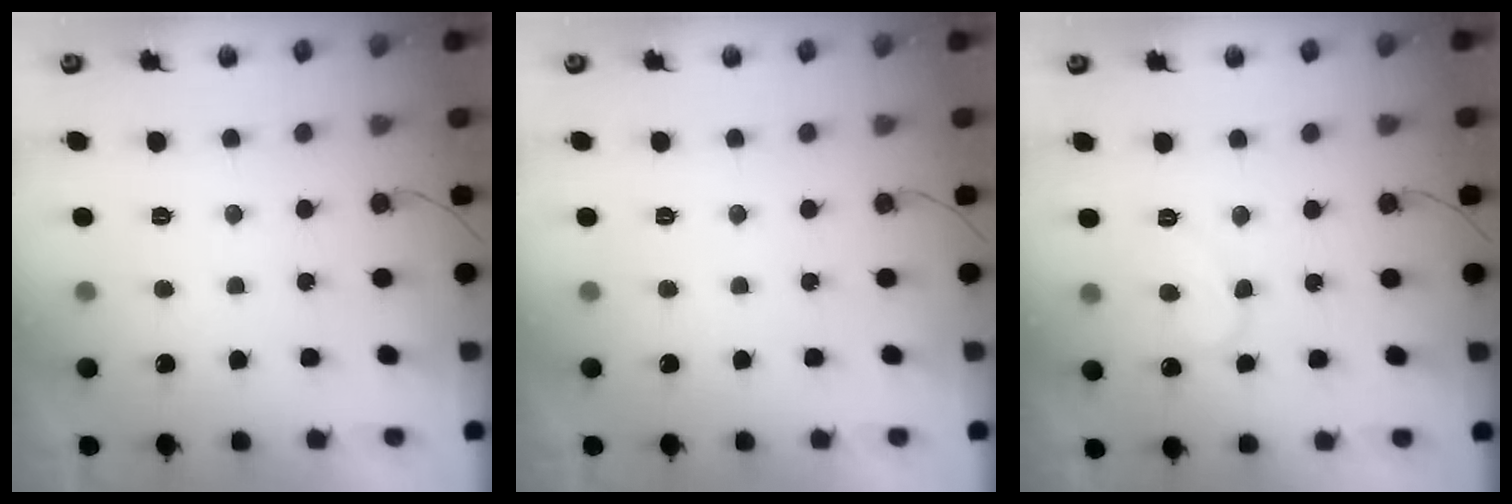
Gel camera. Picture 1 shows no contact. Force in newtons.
{"total": 0.0}
{"total": 6.3, "press": 6.3, "slide": 0.6}